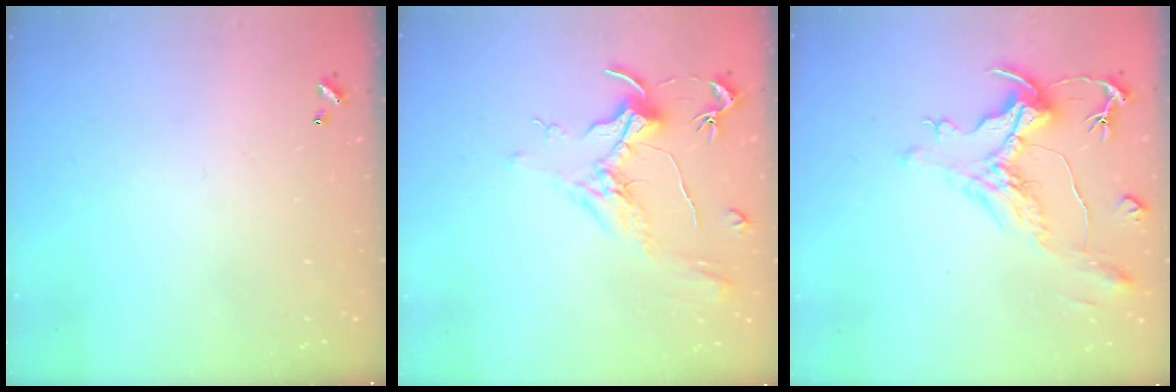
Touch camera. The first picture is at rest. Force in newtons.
{"total": 1.8, "press": 1.6, "slide": 0.9}
{"total": 1.6, "press": 0.1, "slide": 1.6}